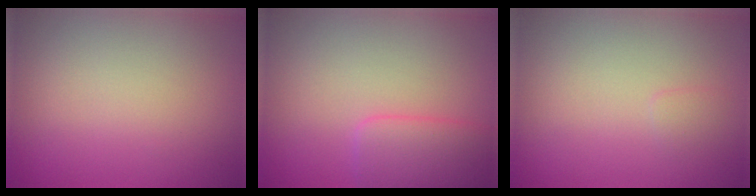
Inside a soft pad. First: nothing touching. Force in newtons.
{"total": 3.2, "press": 3.2, "slide": 0.0}
{"total": 0.6, "press": 0.6, "slide": 0.1}